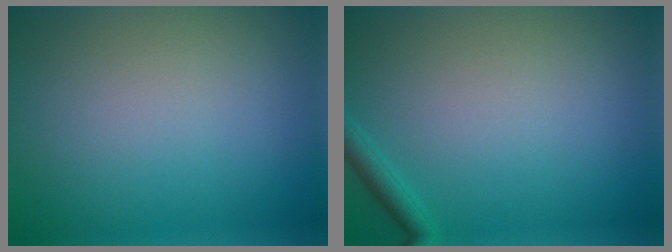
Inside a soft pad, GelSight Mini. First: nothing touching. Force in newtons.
{"total": 1.4, "press": 1.4, "slide": 0.1}